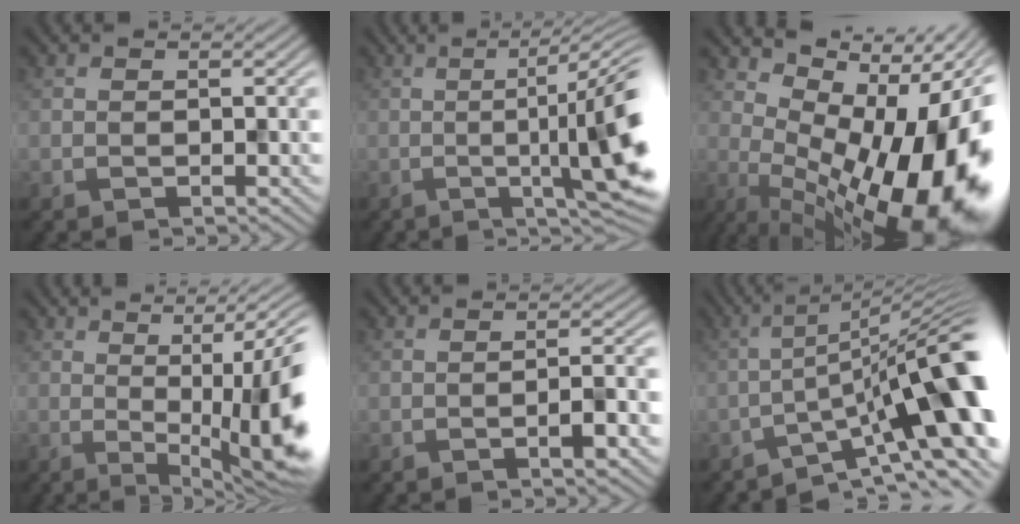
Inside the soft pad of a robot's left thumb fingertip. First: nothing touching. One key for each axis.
{"total": 12.3, "fx": -1.3, "fy": 1.8, "fz": 12.1, "tx": -0.162, "ty": 0.003, "tz": -0.014}
{"total": 17.7, "fx": 0.1, "fy": 7.6, "fz": 16.0, "tx": -0.205, "ty": -0.014, "tz": 0.014}
{"total": 15.4, "fx": 0.4, "fy": 4.4, "fz": 14.8, "tx": -0.179, "ty": 0.011, "tz": 0.016}
{"total": 3.3, "fx": -1.3, "fy": 0.4, "fz": 3.0, "tx": -0.051, "ty": 0.008, "tz": -0.026}
{"total": 15.7, "fx": -4.7, "fy": 3.7, "fz": 14.5, "tx": -0.204, "ty": 0.006, "tz": -0.077}